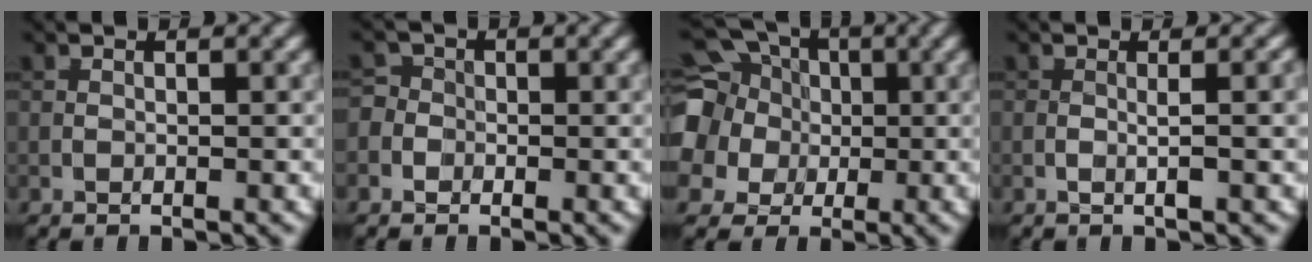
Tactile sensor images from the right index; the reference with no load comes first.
{"total": 3.3, "force": [-1.1, 3.0, 0.7], "torque": [0.010, 0.013, -0.050]}
{"total": 13.5, "force": [2.7, 12.0, 5.7], "torque": [-0.165, 0.020, 0.020]}
{"total": 2.1, "force": [0.3, 0.2, 2.1], "torque": [-0.029, 0.002, 0.003]}